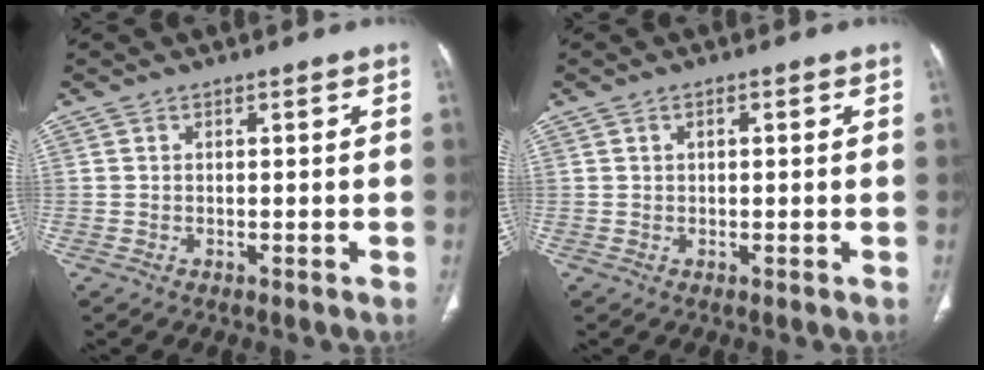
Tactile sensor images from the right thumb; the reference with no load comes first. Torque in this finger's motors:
{"motor_torque": [-0.12, -0.31, -0.51, 0.13, 0.07]}